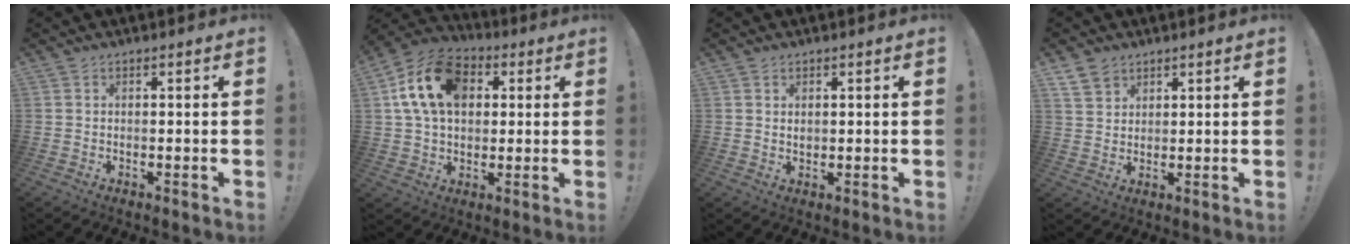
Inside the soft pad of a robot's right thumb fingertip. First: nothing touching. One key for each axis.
{"total": 16.9, "fx": 5.0, "fy": 12.0, "fz": 10.9, "tx": -0.191, "ty": 0.001, "tz": 0.096}
{"total": 1.4, "fx": 0.8, "fy": 1.1, "fz": 0.5, "tx": -0.003, "ty": -0.003, "tz": 0.012}
{"total": 5.3, "fx": 3.9, "fy": 3.4, "fz": 1.5, "tx": -0.032, "ty": -0.016, "tz": 0.077}